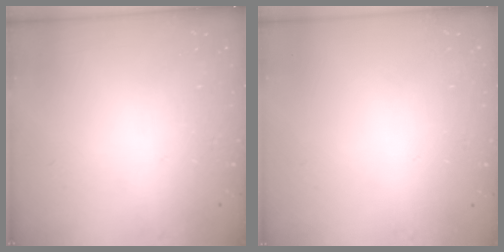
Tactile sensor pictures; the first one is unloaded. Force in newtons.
{"total": 0.0}